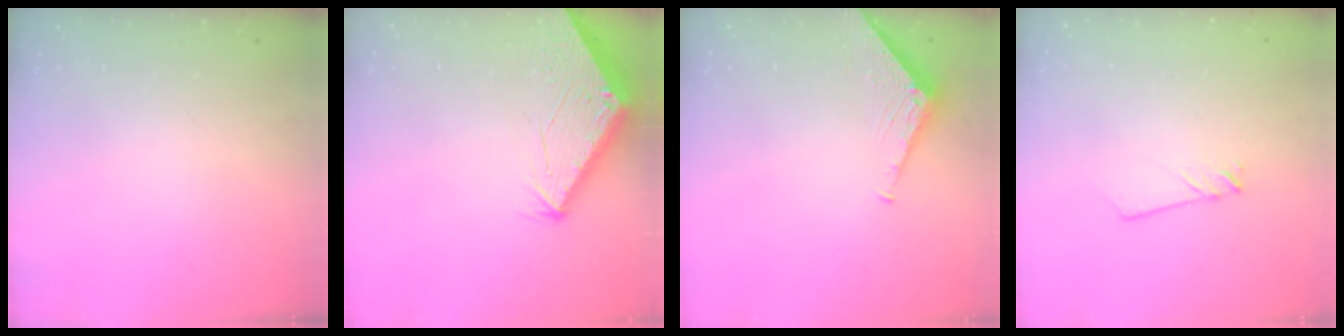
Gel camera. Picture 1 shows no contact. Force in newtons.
{"total": 2.7, "press": 2.7, "slide": 0.1}
{"total": 4.1, "press": 4.1, "slide": 0.4}
{"total": 2.0, "press": 2.0, "slide": 0.1}